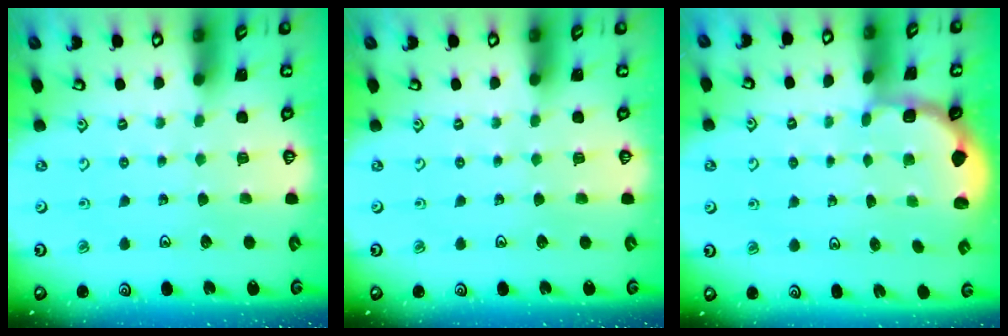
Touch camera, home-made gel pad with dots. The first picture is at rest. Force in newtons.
{"total": 0.0}
{"total": 1.8, "press": 1.6, "slide": 0.8}